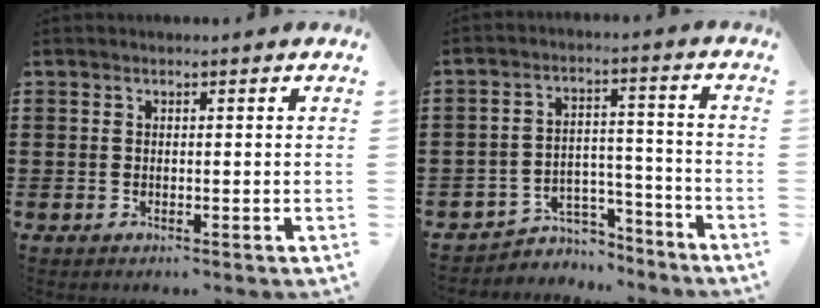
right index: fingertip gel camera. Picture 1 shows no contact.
{"total": 4.6, "force": [-4.0, 2.0, 0.9], "torque": [-0.023, 0.011, -0.081]}